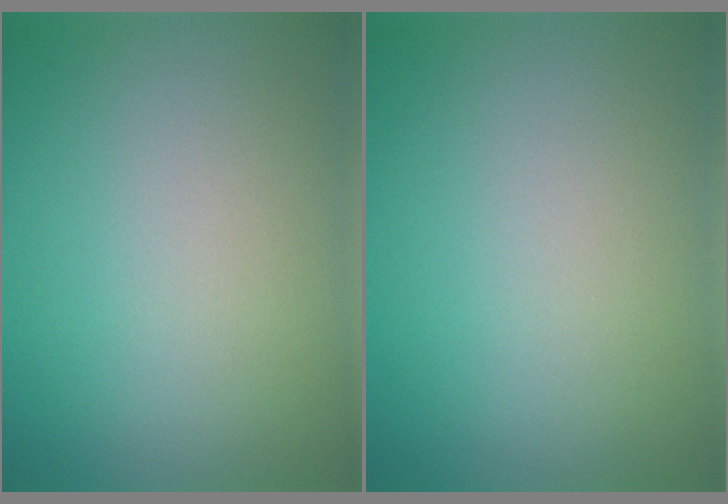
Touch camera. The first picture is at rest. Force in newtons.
{"total": 0.0}